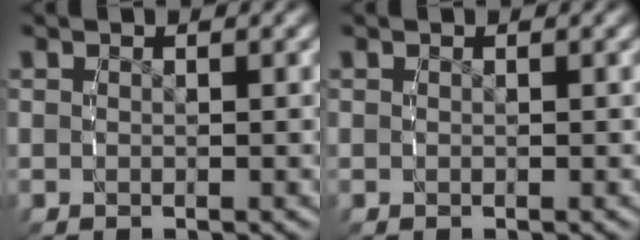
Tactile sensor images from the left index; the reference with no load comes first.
{"total": 0.0}